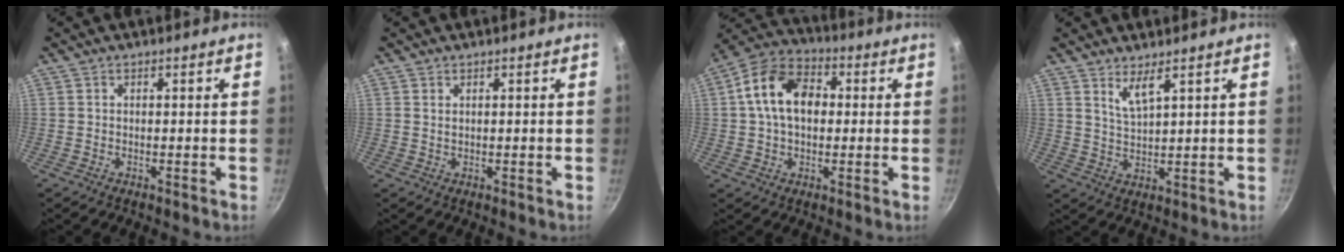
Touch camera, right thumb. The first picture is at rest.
{"total": 0.9, "force": [0.5, 0.5, 0.6], "torque": [-0.010, 0.000, 0.009]}
{"total": 13.2, "force": [1.5, 9.1, 9.5], "torque": [-0.138, 0.025, 0.008]}
{"total": 4.1, "force": [2.7, 0.7, 3.0], "torque": [-0.059, -0.029, 0.057]}